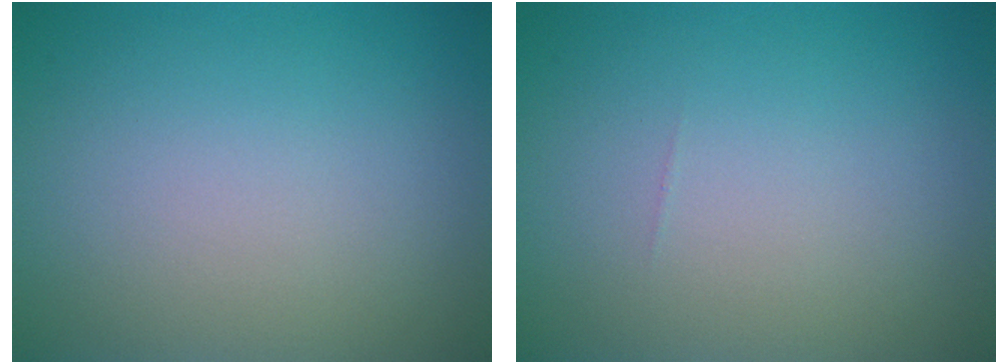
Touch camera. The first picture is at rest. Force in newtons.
{"total": 0.0}